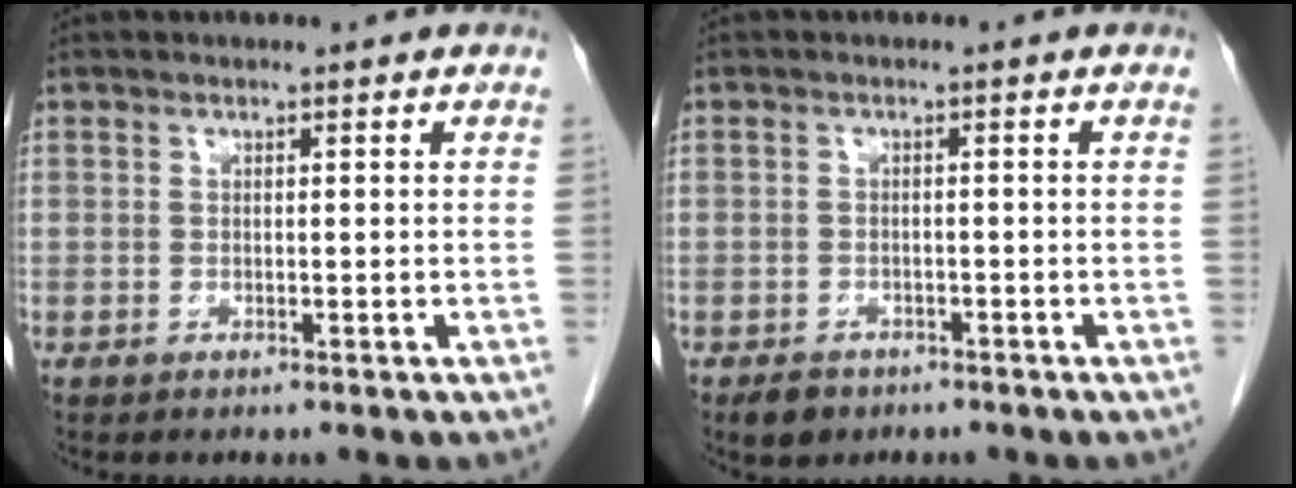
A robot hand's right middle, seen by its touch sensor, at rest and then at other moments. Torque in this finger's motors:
{"motor_torque": [0.37, -0.29, 0.05, 0.01]}